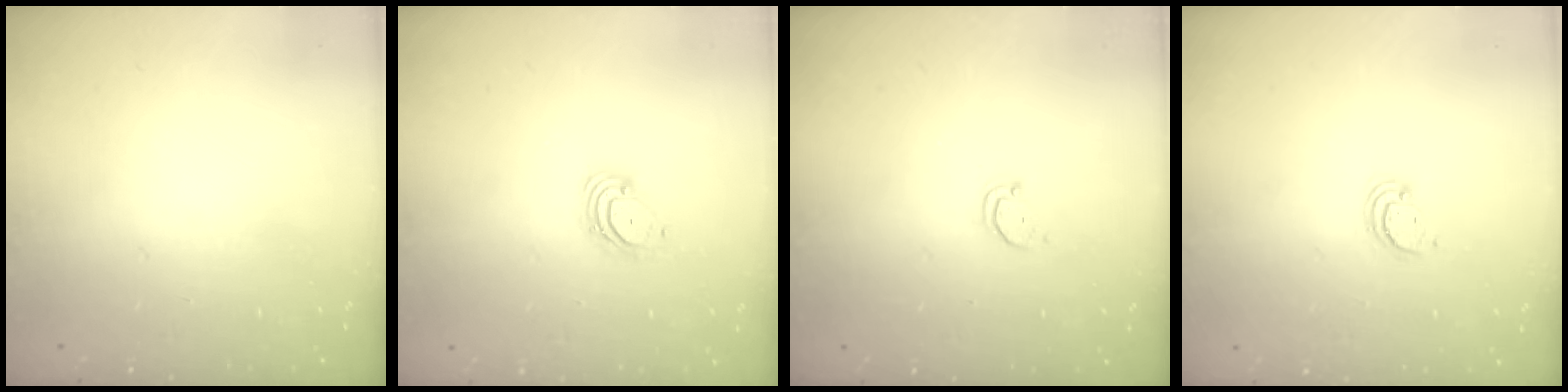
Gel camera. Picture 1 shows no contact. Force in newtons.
{"total": 3.2, "press": 3.2, "slide": 0.3}
{"total": 1.8, "press": 1.8, "slide": 0.1}
{"total": 2.6, "press": 2.6, "slide": 0.2}